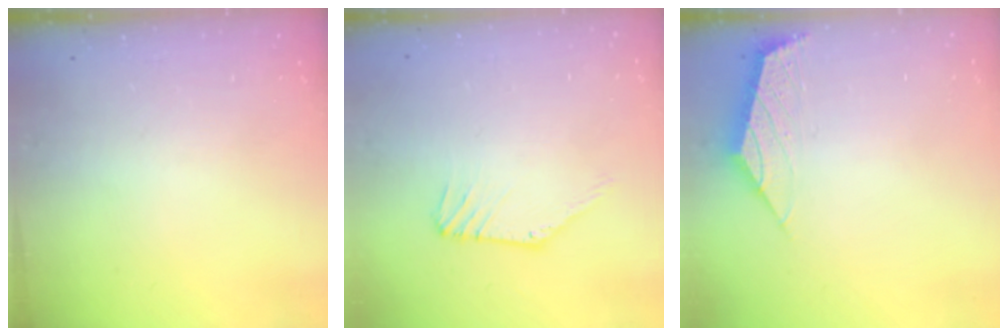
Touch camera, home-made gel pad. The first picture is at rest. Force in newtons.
{"total": 3.6, "press": 3.6, "slide": 0.1}
{"total": 2.4, "press": 2.3, "slide": 0.7}